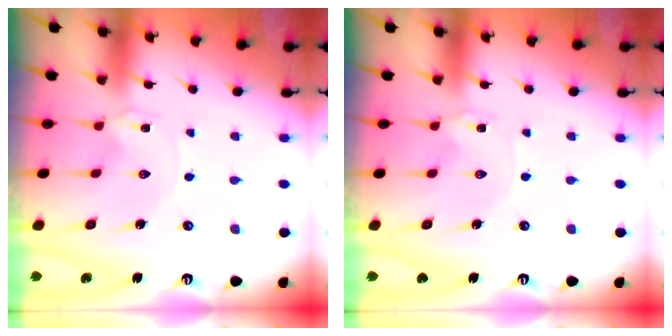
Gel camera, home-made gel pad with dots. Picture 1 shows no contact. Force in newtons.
{"total": 0.6, "press": 0.6, "slide": 0.1}